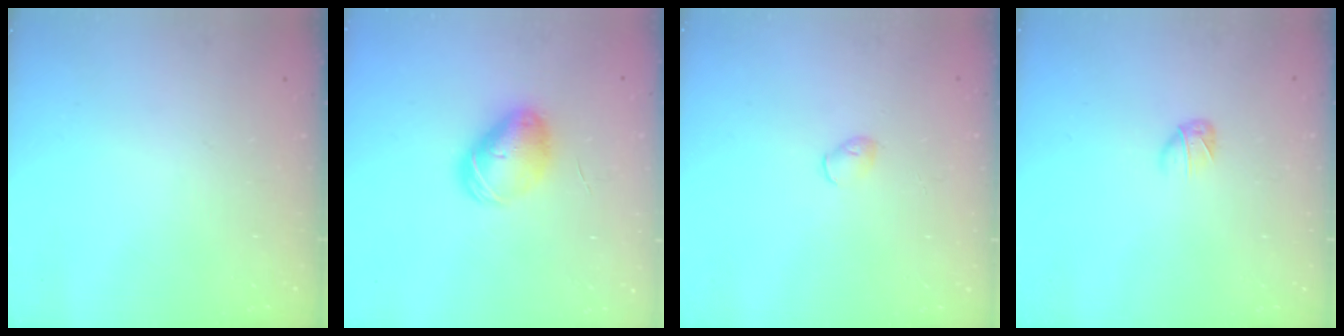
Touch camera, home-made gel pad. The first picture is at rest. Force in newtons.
{"total": 9.1, "press": 9.0, "slide": 1.5}
{"total": 2.9, "press": 2.9, "slide": 0.7}
{"total": 3.4, "press": 3.3, "slide": 0.9}